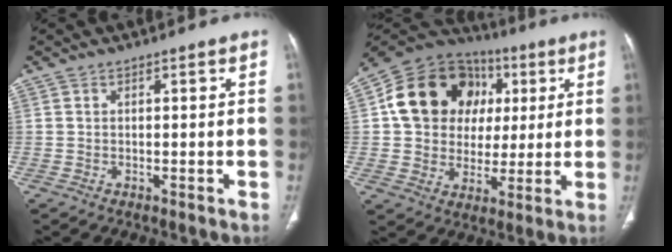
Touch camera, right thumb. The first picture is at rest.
{"total": 19.5, "force": [4.3, 16.3, 9.9], "torque": [-0.131, 0.028, 0.076]}